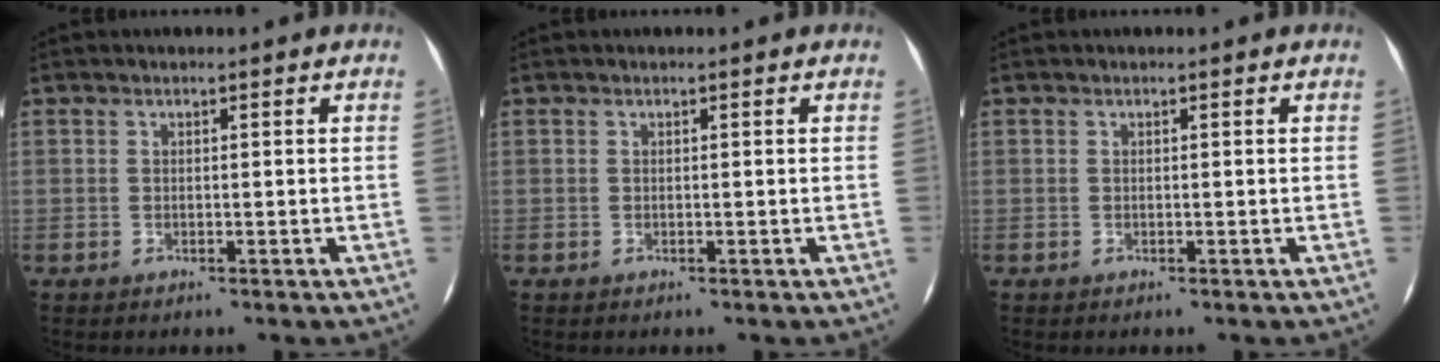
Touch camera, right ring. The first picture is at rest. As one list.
[{"total": 0.0}, {"total": 0.0}]